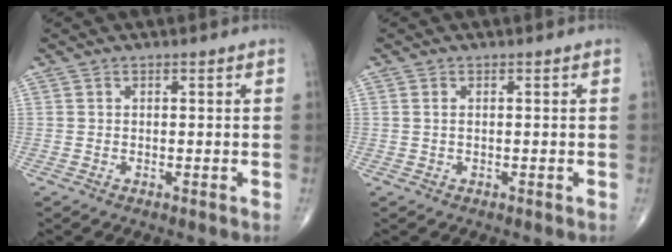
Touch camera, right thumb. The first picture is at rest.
{"total": 0.6, "force": [0.2, 0.2, 0.5], "torque": [-0.015, 0.004, 0.005]}